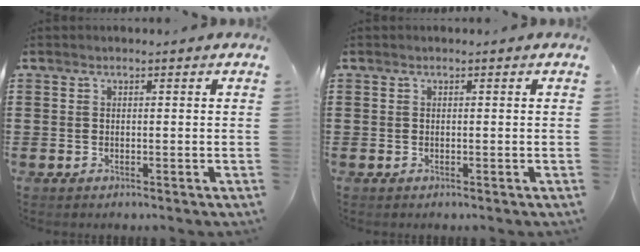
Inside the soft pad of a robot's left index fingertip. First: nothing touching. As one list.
[{"total": 0.0}]